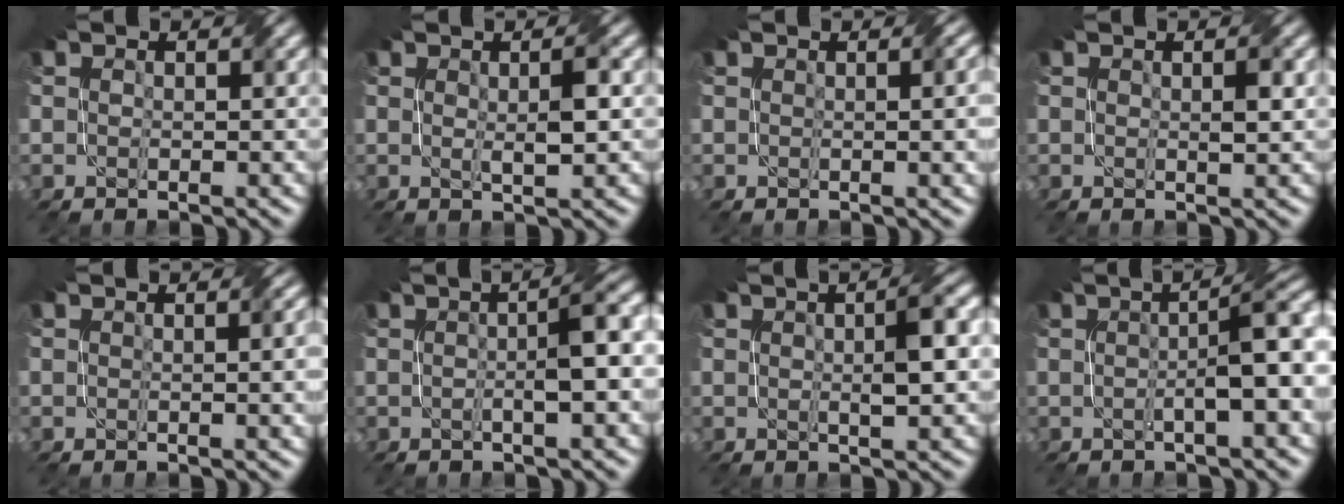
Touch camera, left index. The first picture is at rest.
{"total": 2.4, "force": [0.3, 0.3, 2.3], "torque": [-0.037, -0.002, 0.006]}
{"total": 3.3, "force": [0.5, 1.2, 3.0], "torque": [-0.024, 0.008, 0.008]}
{"total": 1.1, "force": [0.3, 0.2, 1.1], "torque": [-0.016, -0.001, 0.004]}
{"total": 2.8, "force": [0.4, 1.0, 2.6], "torque": [-0.022, 0.007, 0.006]}
{"total": 4.7, "force": [0.2, 0.7, 4.6], "torque": [-0.064, 0.015, 0.000]}
{"total": 3.7, "force": [0.7, 0.6, 3.6], "torque": [-0.055, 0.007, 0.009]}
{"total": 6.3, "force": [0.2, 1.2, 6.2], "torque": [-0.076, 0.015, 0.000]}